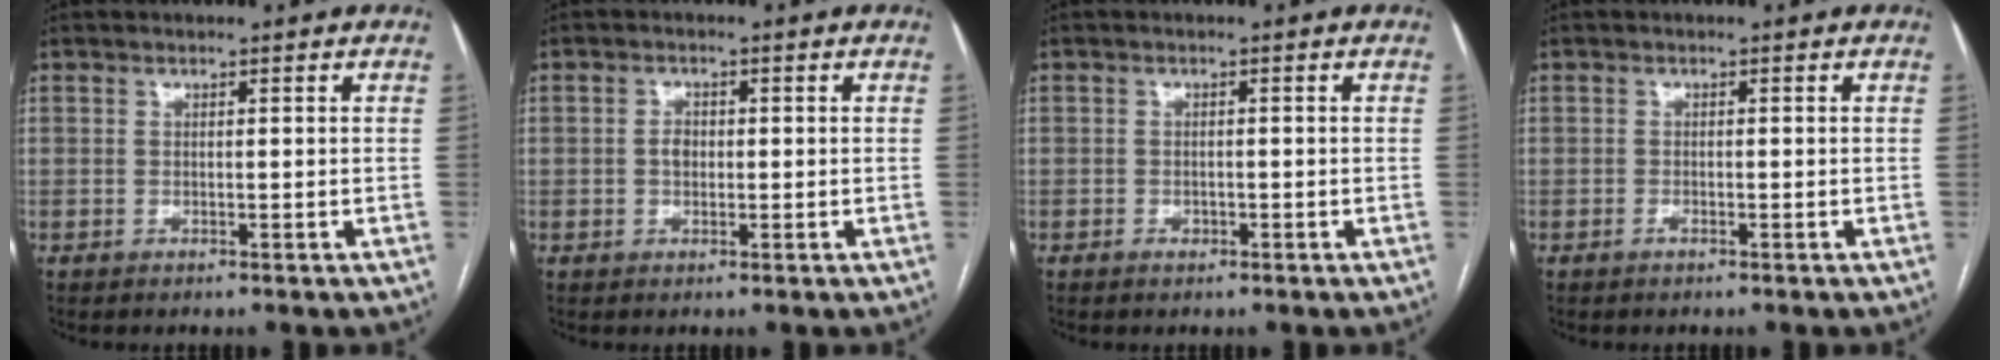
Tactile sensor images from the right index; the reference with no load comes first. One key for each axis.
{"total": 1.9, "fx": -0.1, "fy": 1.4, "fz": 1.3, "tx": -0.022, "ty": 0.005, "tz": -0.001}
{"total": 1.3, "fx": -0.7, "fy": 1.0, "fz": 0.7, "tx": -0.011, "ty": 0.003, "tz": -0.007}
{"total": 0.8, "fx": -0.5, "fy": 0.3, "fz": 0.6, "tx": -0.012, "ty": 0.000, "tz": -0.007}